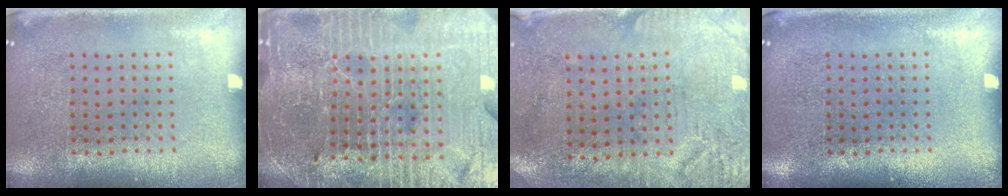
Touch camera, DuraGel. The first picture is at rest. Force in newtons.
{"total": 5.3, "press": 4.9, "slide": 1.8}
{"total": 3.3, "press": 2.6, "slide": 2.0}
{"total": 0.0}